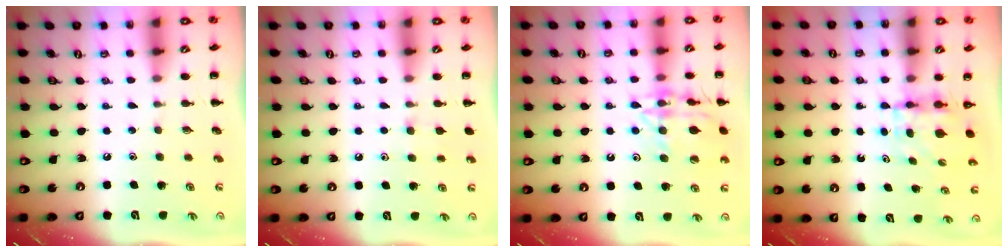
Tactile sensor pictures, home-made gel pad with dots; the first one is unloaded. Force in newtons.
{"total": 5.5, "press": 5.1, "slide": 2.0}
{"total": 15.0, "press": 14.9, "slide": 0.8}
{"total": 4.0, "press": 3.9, "slide": 0.3}